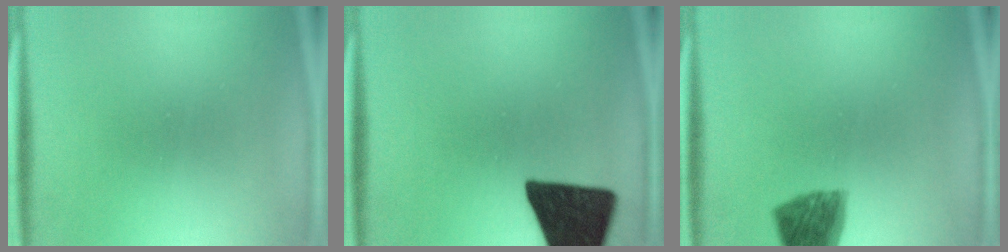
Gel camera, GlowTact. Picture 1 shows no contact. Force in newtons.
{"total": 18.6}
{"total": 8.8}